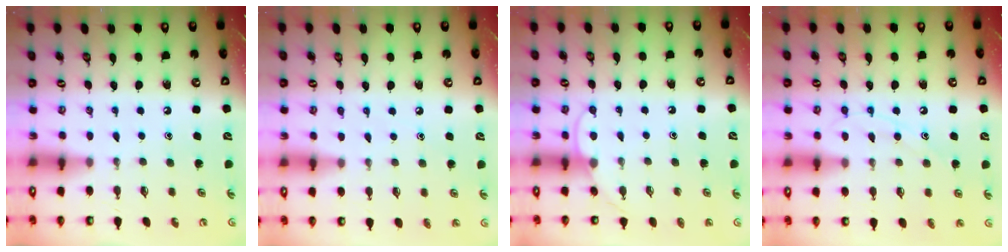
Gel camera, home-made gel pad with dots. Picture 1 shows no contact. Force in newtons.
{"total": 3.7, "press": 3.7, "slide": 0.4}
{"total": 6.6, "press": 6.6, "slide": 0.6}
{"total": 9.6, "press": 9.6, "slide": 0.9}